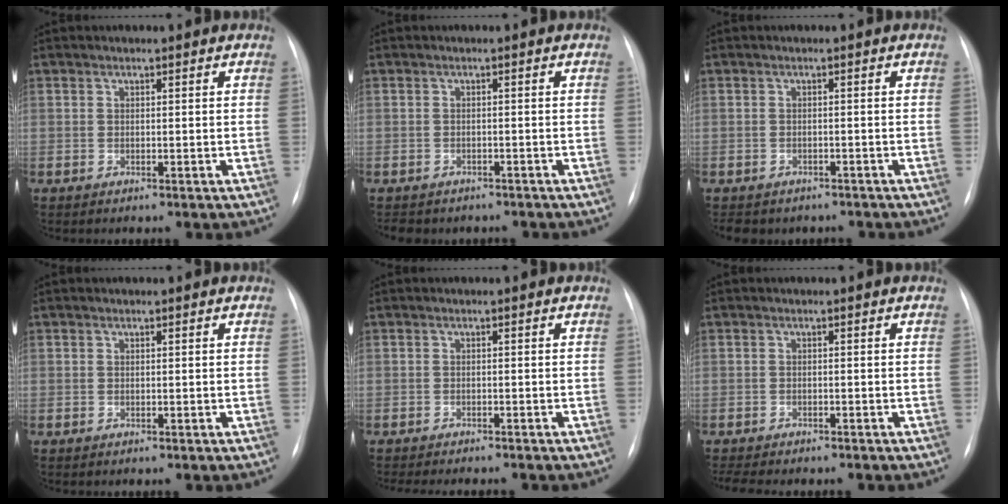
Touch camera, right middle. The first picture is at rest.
{"total": 6.9, "force": [-5.8, 3.2, 2.0], "torque": [-0.035, 0.003, -0.067]}
{"total": 8.4, "force": [-6.8, 4.4, 2.2], "torque": [-0.043, -0.001, -0.077]}
{"total": 0.0}
{"total": 8.4, "force": [-7.5, 1.4, 3.5], "torque": [-0.045, -0.009, -0.096]}
{"total": 7.1, "force": [-6.2, 1.7, 3.1], "torque": [-0.049, -0.006, -0.081]}